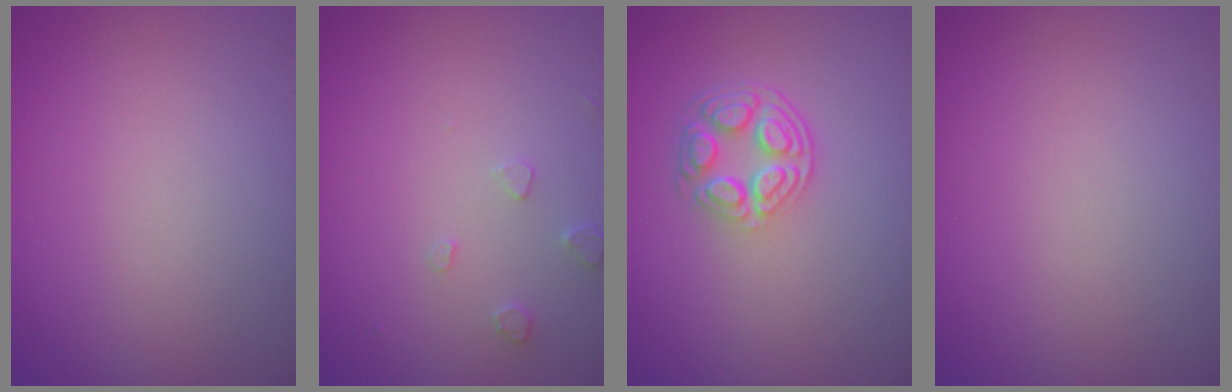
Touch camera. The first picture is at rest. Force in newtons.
{"total": 1.2, "press": 1.2, "slide": 0.2}
{"total": 4.2, "press": 3.1, "slide": 2.8}
{"total": 0.0}